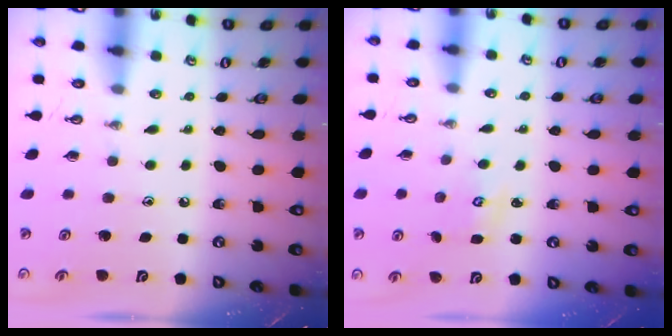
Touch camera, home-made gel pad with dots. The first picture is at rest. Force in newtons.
{"total": 2.2, "press": 2.2, "slide": 0.3}